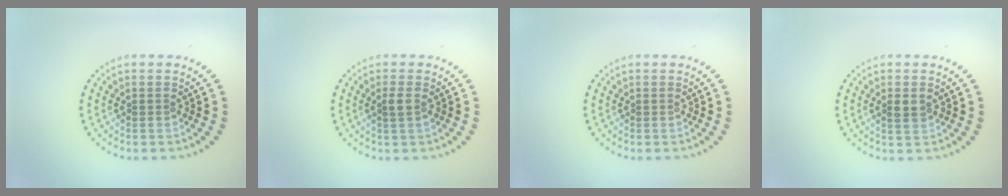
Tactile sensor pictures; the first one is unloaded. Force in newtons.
{"total": 1.1, "press": 1.0, "slide": 0.6}
{"total": 0.0}
{"total": 1.3, "press": 1.3, "slide": 0.3}